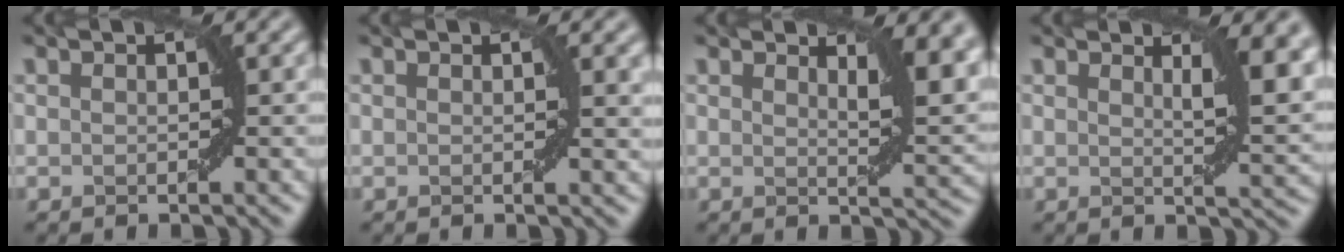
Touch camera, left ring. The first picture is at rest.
{"total": 1.3, "force": [0.5, 0.1, 1.2], "torque": [-0.013, -0.001, 0.008]}
{"total": 5.0, "force": [2.7, 1.5, 3.9], "torque": [-0.042, -0.002, 0.042]}
{"total": 5.3, "force": [2.3, 1.5, 4.5], "torque": [-0.048, -0.001, 0.036]}